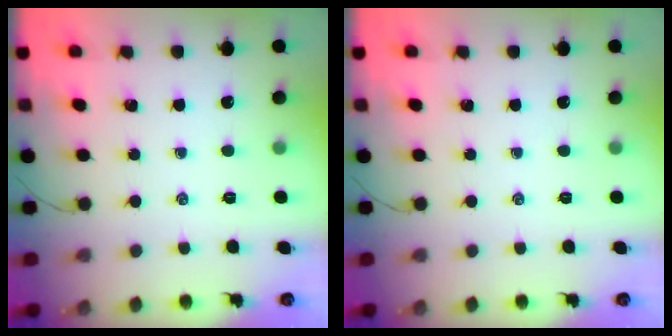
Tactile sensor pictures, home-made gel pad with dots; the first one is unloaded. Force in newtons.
{"total": 0.0}